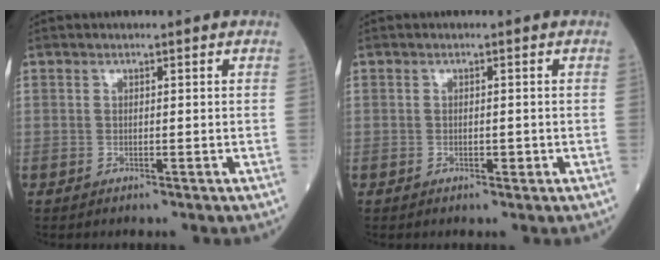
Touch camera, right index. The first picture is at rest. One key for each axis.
{"total": 0.9, "fx": -0.3, "fy": 0.3, "fz": 0.8, "tx": -0.013, "ty": -0.001, "tz": -0.005}